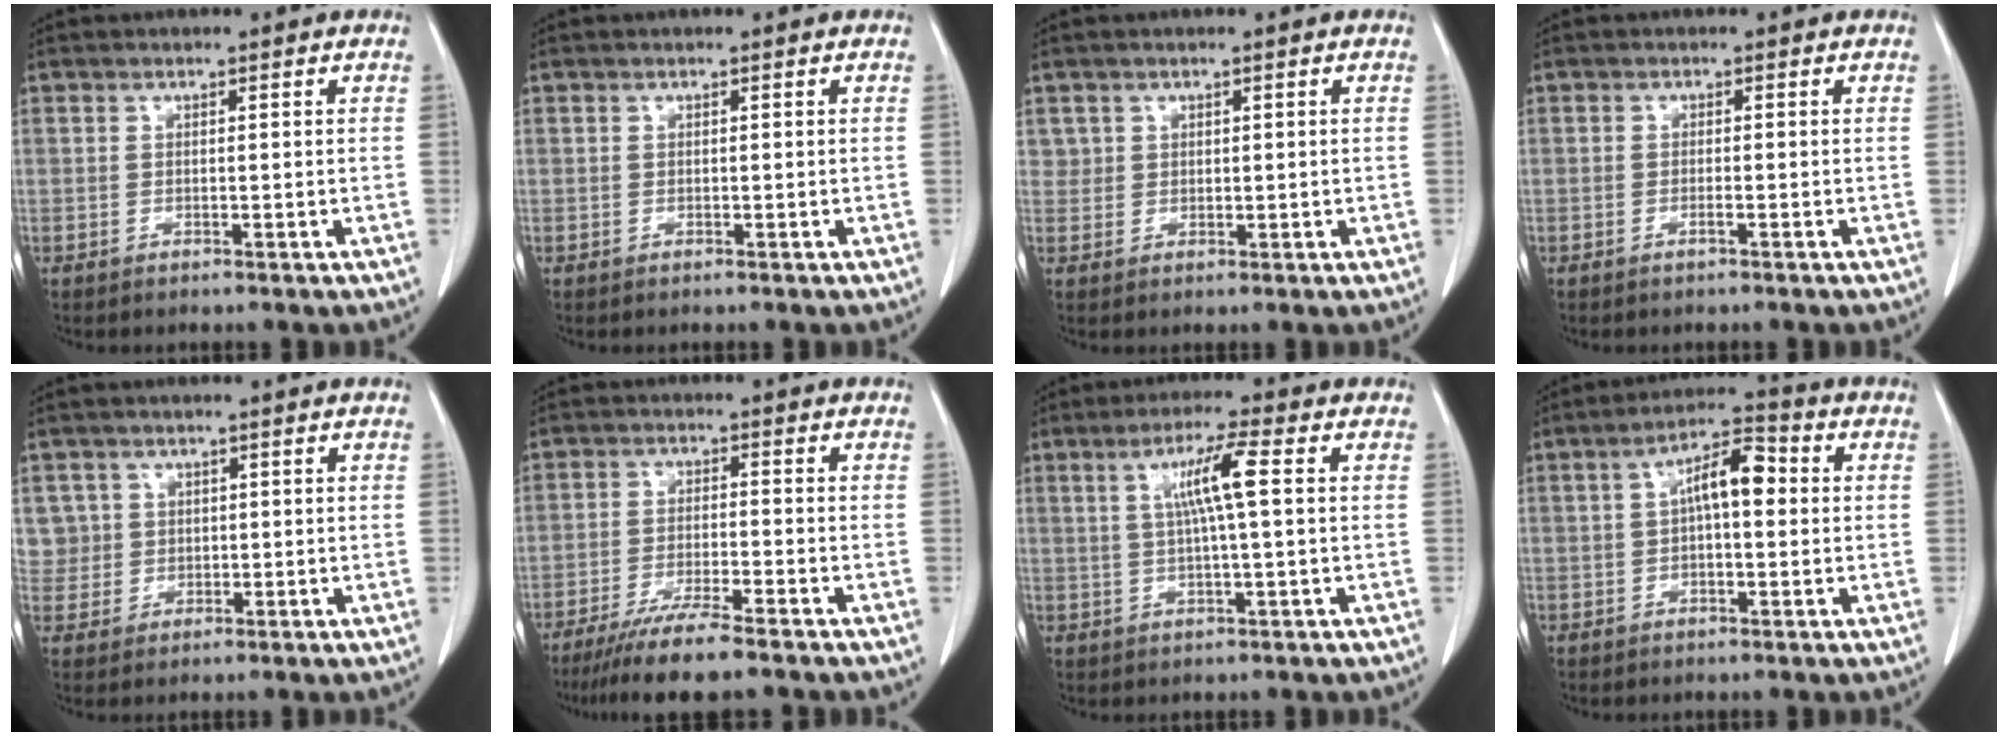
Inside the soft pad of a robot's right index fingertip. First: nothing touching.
{"total": 0.0}
{"total": 1.7, "force": [0.8, 1.5, 0.1], "torque": [0.012, -0.001, 0.009]}
{"total": 0.8, "force": [-0.4, -0.1, 0.6], "torque": [-0.013, 0.000, -0.007]}
{"total": 4.1, "force": [1.3, 3.9, -0.3], "torque": [0.025, 0.008, 0.026]}
{"total": 8.7, "force": [-6.9, -0.3, 5.3], "torque": [-0.084, -0.024, -0.116]}
{"total": 6.4, "force": [1.3, -0.3, 6.2], "torque": [-0.113, 0.006, 0.024]}
{"total": 7.1, "force": [0.9, 2.4, 6.6], "torque": [-0.119, 0.028, 0.010]}